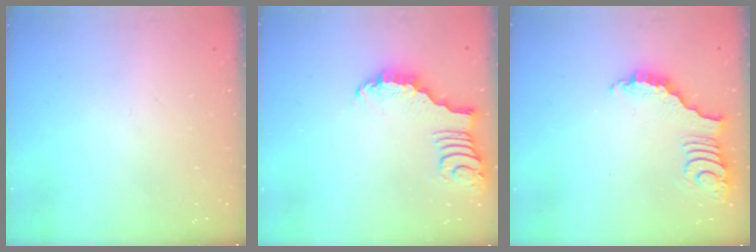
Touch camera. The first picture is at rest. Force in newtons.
{"total": 2.6, "press": 2.6, "slide": 0.3}
{"total": 3.8, "press": 3.7, "slide": 0.5}